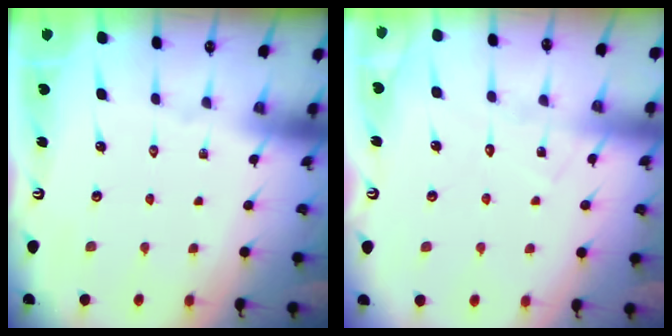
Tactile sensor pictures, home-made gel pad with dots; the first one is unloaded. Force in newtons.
{"total": 6.8, "press": 6.8, "slide": 0.4}